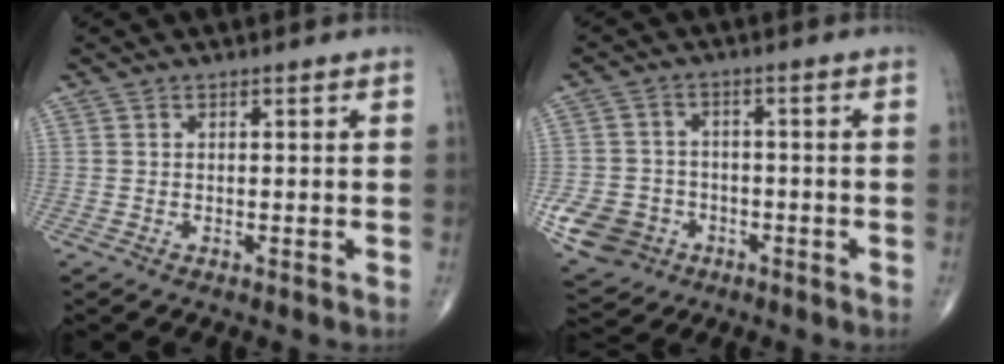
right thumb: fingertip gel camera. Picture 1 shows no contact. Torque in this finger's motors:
{"motor_torque": [0.76, 0.45, 0.12, -0.42, 0.02]}